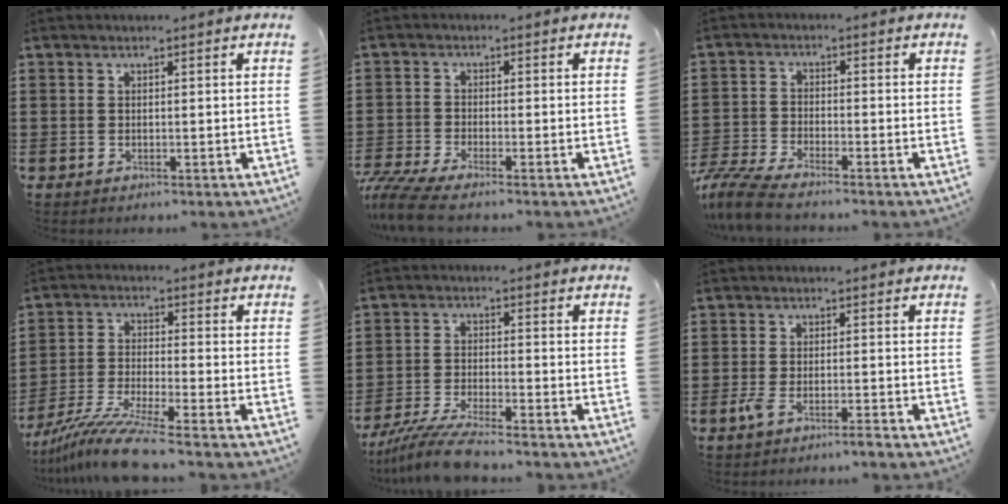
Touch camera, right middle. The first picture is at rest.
{"total": 4.5, "force": [-4.0, 0.1, 2.1], "torque": [-0.063, -0.022, -0.082]}
{"total": 6.0, "force": [-5.4, 0.5, 2.5], "torque": [-0.080, -0.016, -0.112]}
{"total": 8.8, "force": [-7.5, -0.3, 4.7], "torque": [-0.100, -0.012, -0.145]}
{"total": 7.2, "force": [-6.4, 0.0, 3.2], "torque": [-0.080, -0.015, -0.126]}
{"total": 2.8, "force": [-2.0, 0.3, 2.0], "torque": [-0.049, -0.003, -0.040]}